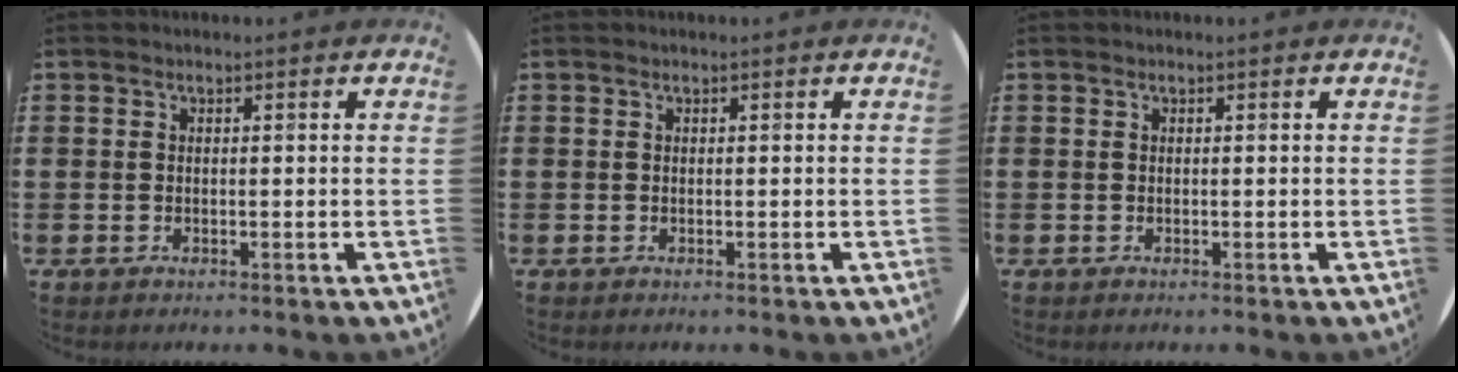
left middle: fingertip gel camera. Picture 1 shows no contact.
{"total": 0.0}
{"total": 0.0}